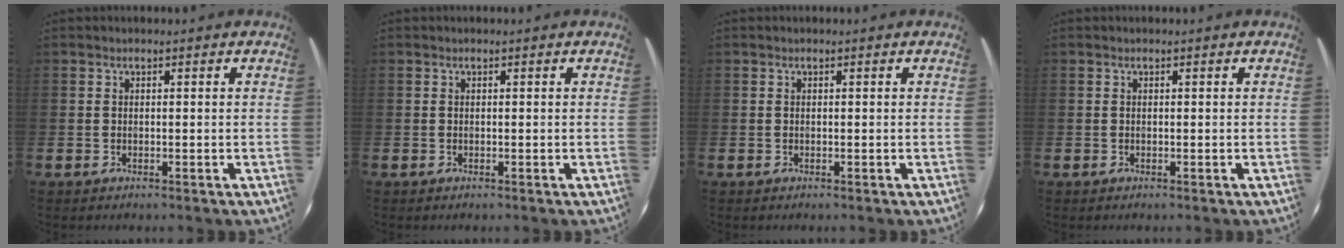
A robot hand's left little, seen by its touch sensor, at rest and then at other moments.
{"total": 0.0}
{"total": 0.0}
{"total": 0.0}